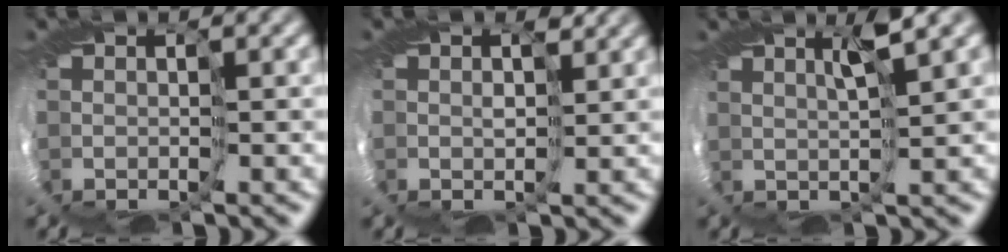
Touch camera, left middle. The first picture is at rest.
{"total": 1.9, "force": [1.5, 1.0, 0.8], "torque": [-0.022, 0.010, 0.013]}
{"total": 1.8, "force": [1.3, -0.6, 1.1], "torque": [-0.021, 0.005, 0.018]}